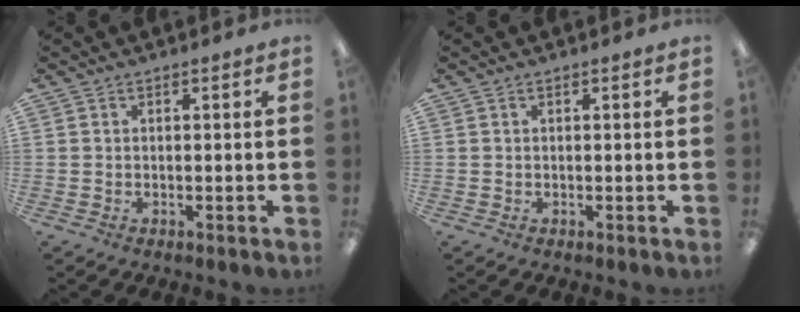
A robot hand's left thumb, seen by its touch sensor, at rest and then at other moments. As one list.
[{"total": 0.0}]